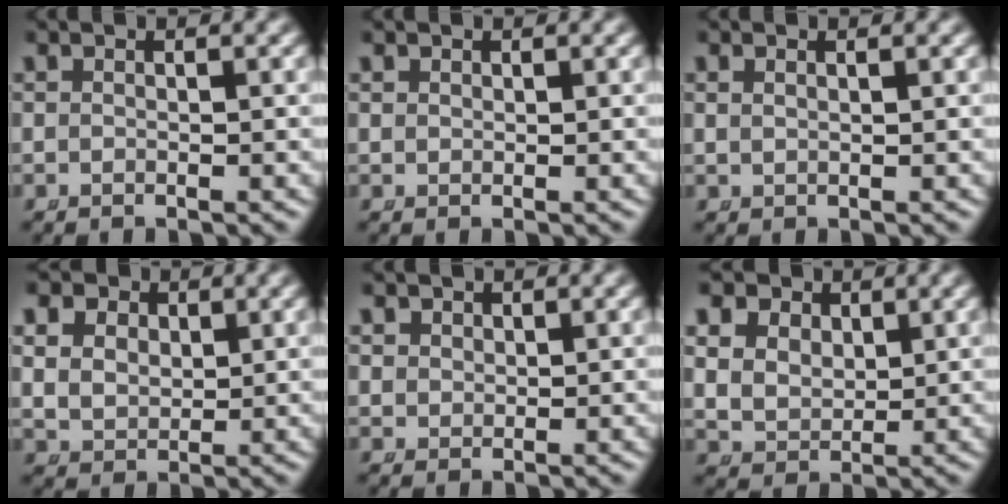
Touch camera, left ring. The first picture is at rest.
{"total": 0.6, "force": [0.5, 0.4, 0.1], "torque": [-0.005, -0.007, 0.016]}
{"total": 0.6, "force": [0.5, -0.1, 0.3], "torque": [-0.005, -0.004, 0.016]}
{"total": 5.9, "force": [1.6, 5.0, 2.7], "torque": [-0.066, -0.014, 0.034]}
{"total": 2.1, "force": [1.2, 1.6, 0.6], "torque": [-0.022, -0.010, 0.032]}
{"total": 7.3, "force": [2.1, 6.2, 3.2], "torque": [-0.082, -0.020, 0.040]}